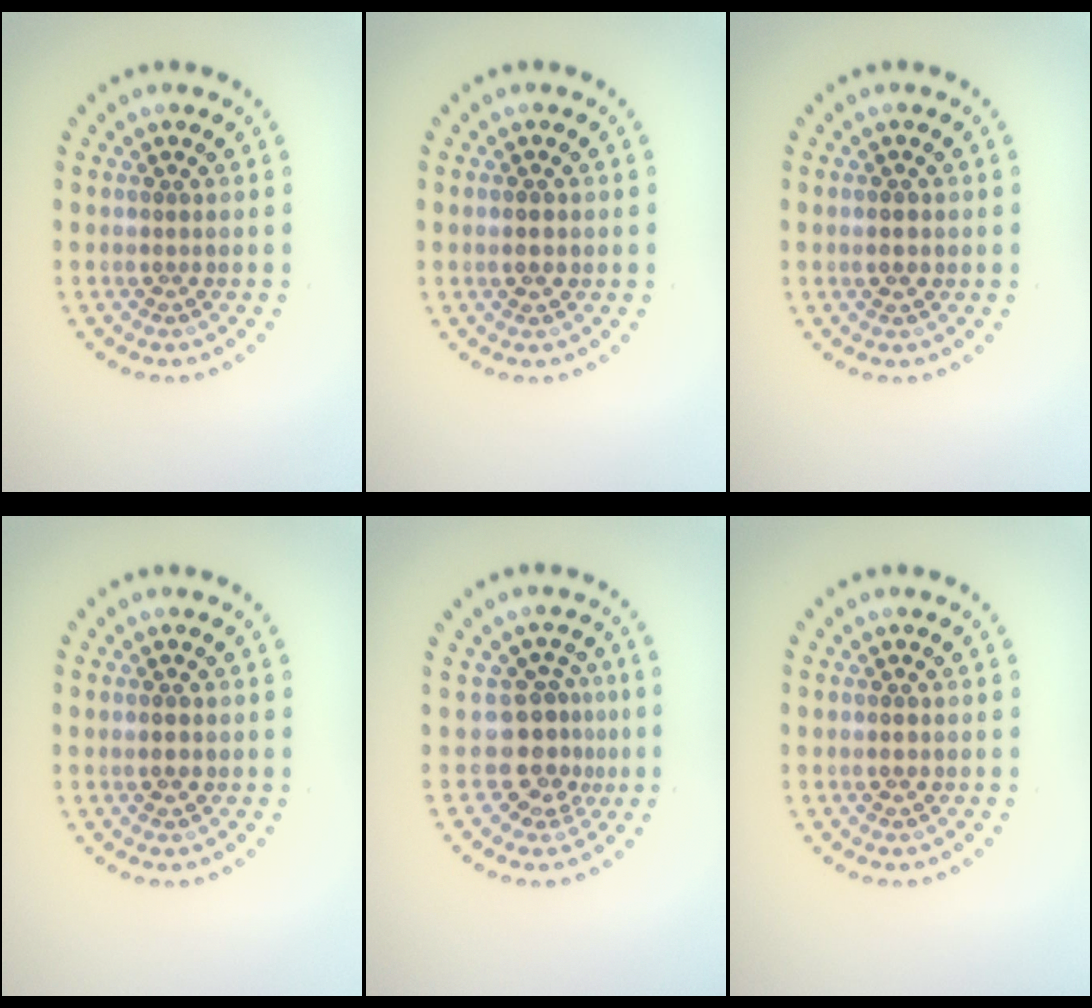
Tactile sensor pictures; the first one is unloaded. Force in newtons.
{"total": 1.7, "press": 1.7, "slide": 0.1}
{"total": 1.7, "press": 1.7, "slide": 0.1}
{"total": 1.4, "press": 1.4, "slide": 0.1}
{"total": 3.3, "press": 2.5, "slide": 2.2}
{"total": 0.9, "press": 0.9, "slide": 0.2}